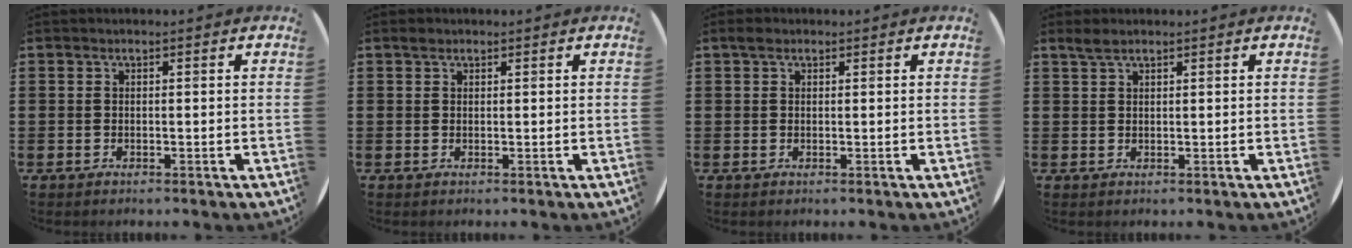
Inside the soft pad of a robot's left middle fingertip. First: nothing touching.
{"total": 0.6, "force": [0.5, 0.4, 0.1], "torque": [0.005, -0.002, 0.009]}
{"total": 0.9, "force": [0.6, 0.6, 0.3], "torque": [0.001, 0.002, 0.009]}
{"total": 1.5, "force": [1.2, 0.3, 0.7], "torque": [-0.016, 0.002, 0.023]}